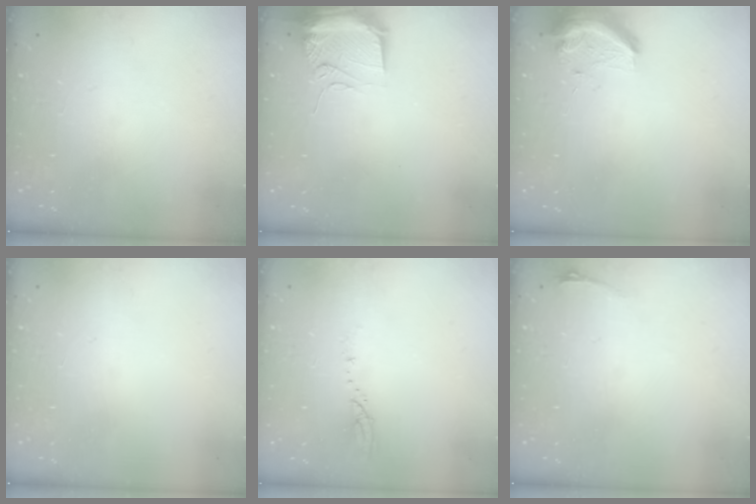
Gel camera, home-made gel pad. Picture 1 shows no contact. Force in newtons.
{"total": 14.7, "press": 10.7, "slide": 10.1}
{"total": 9.2, "press": 9.2, "slide": 0.3}
{"total": 0.0}
{"total": 3.2, "press": 3.2, "slide": 0.4}
{"total": 2.9, "press": 2.6, "slide": 1.5}